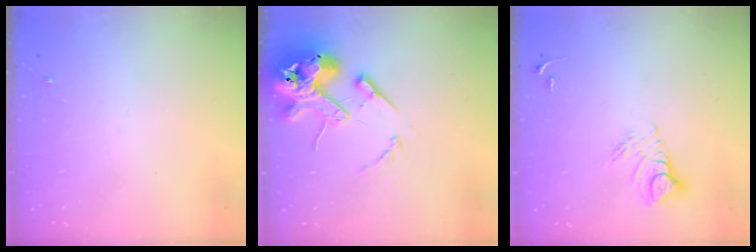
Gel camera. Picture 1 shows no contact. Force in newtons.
{"total": 16.3, "press": 16.0, "slide": 2.6}
{"total": 8.6, "press": 8.6, "slide": 0.8}